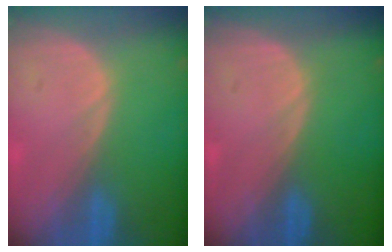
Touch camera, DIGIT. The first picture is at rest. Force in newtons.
{"total": 0.0}